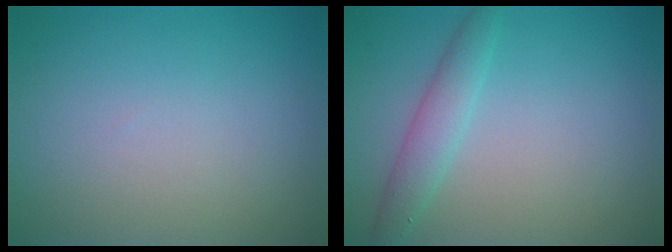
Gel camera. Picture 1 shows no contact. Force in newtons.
{"total": 2.3, "press": 2.3, "slide": 0.0}